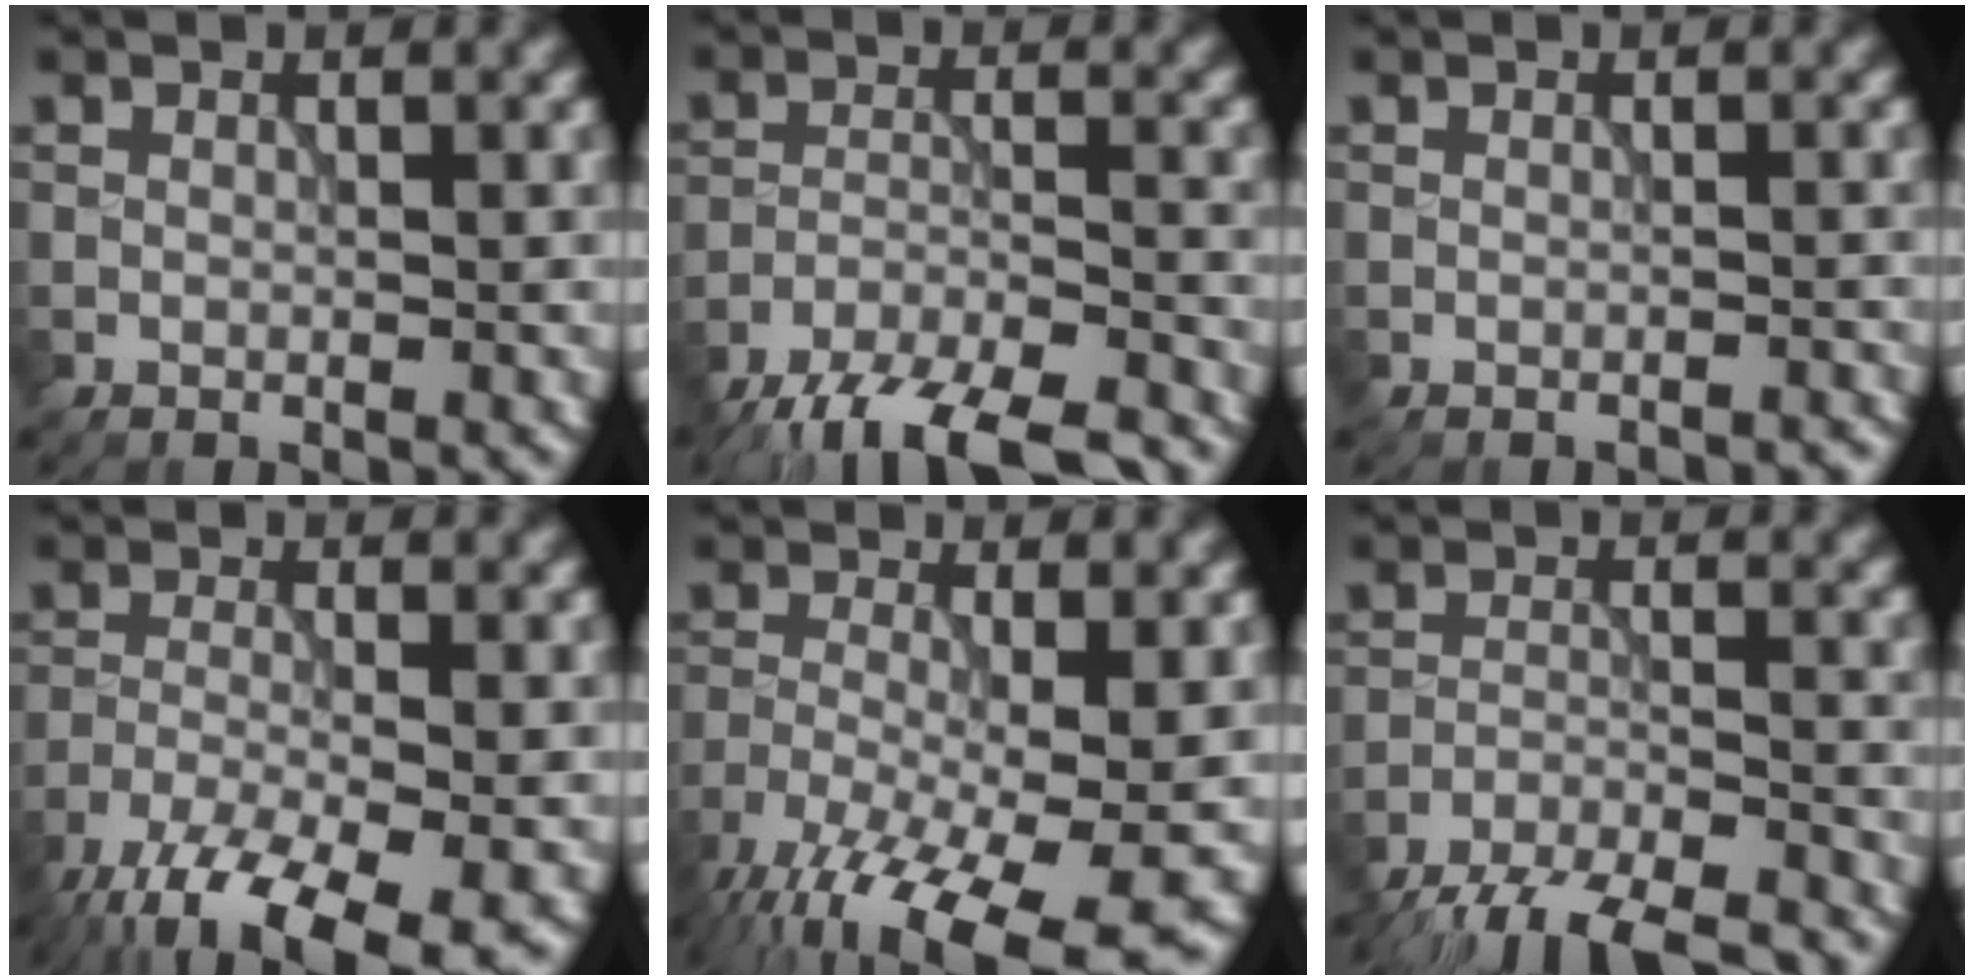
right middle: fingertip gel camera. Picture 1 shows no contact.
{"total": 11.6, "force": [-10.2, 2.9, 4.9], "torque": [-0.083, -0.024, -0.157]}
{"total": 1.3, "force": [-1.3, 0.1, 0.1], "torque": [0.004, 0.002, -0.018]}
{"total": 10.8, "force": [-7.7, 3.0, 7.0], "torque": [-0.141, -0.041, -0.126]}
{"total": 13.2, "force": [-7.8, 3.9, 9.9], "torque": [-0.186, -0.027, -0.128]}
{"total": 9.8, "force": [-9.0, 2.0, 3.4], "torque": [-0.056, -0.020, -0.138]}